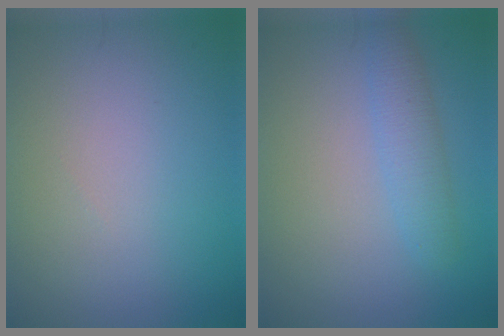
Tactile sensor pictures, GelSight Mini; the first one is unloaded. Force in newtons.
{"total": 2.4, "press": 2.4, "slide": 0.1}